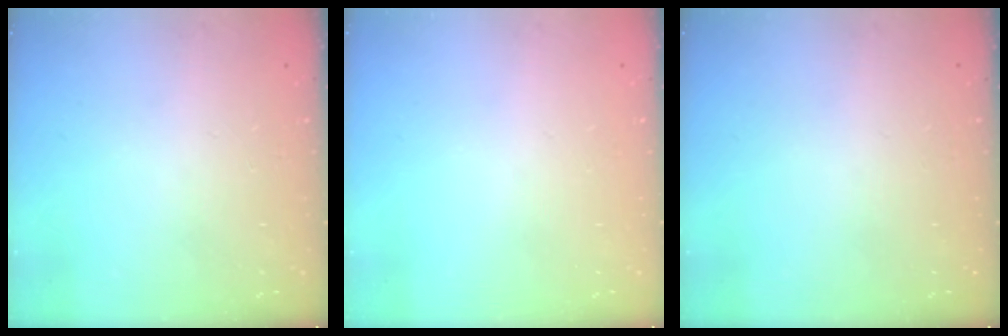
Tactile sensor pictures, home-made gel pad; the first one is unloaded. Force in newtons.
{"total": 0.0}
{"total": 0.0}